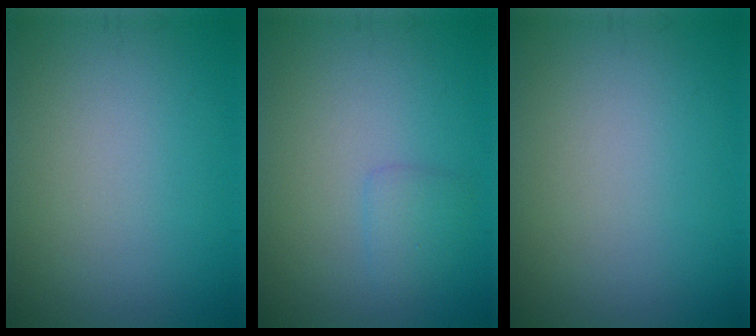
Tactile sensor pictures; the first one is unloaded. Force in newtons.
{"total": 1.4, "press": 1.4, "slide": 0.1}
{"total": 0.0}